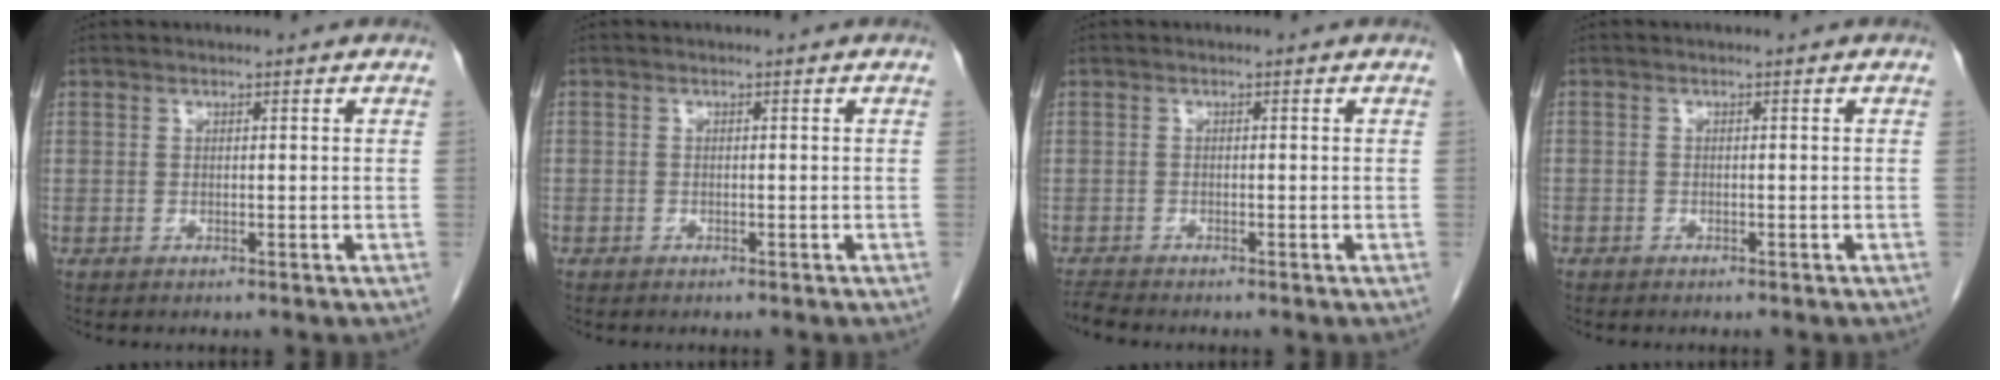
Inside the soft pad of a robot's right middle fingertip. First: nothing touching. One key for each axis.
{"total": 0.6, "fx": -0.4, "fy": 0.5, "fz": -0.1, "tx": 0.000, "ty": 0.006, "tz": -0.008}
{"total": 1.6, "fx": -1.5, "fy": -0.4, "fz": 0.1, "tx": -0.015, "ty": -0.013, "tz": -0.030}
{"total": 0.6, "fx": -0.4, "fy": 0.4, "fz": 0.0, "tx": 0.000, "ty": 0.004, "tz": -0.009}